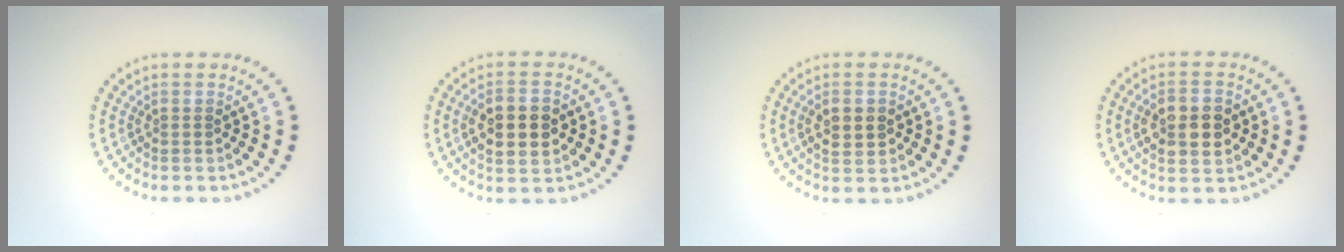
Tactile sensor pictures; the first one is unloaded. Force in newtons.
{"total": 4.8, "press": 4.8, "slide": 0.4}
{"total": 2.2, "press": 2.2, "slide": 0.1}
{"total": 3.9, "press": 3.9, "slide": 0.1}